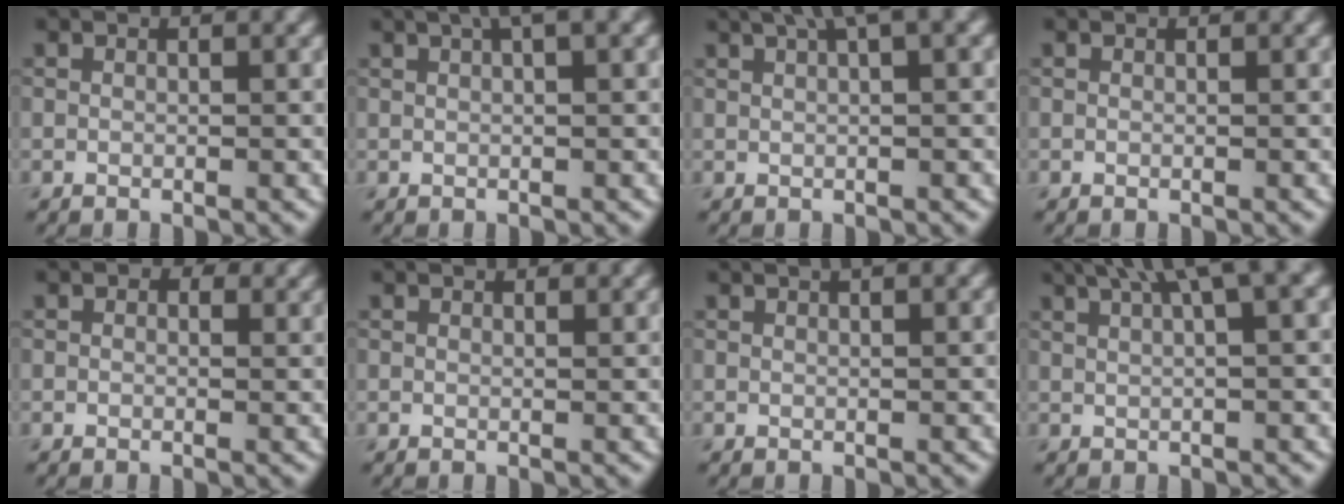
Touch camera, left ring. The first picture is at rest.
{"total": 3.4, "force": [2.0, 0.7, 2.7], "torque": [-0.035, 0.010, 0.029]}
{"total": 4.2, "force": [2.6, 0.7, 3.2], "torque": [-0.044, 0.019, 0.042]}
{"total": 0.0}
{"total": 1.4, "force": [0.7, 0.9, 0.8], "torque": [-0.008, -0.003, 0.007]}
{"total": 1.5, "force": [1.3, 0.4, 0.6], "torque": [-0.014, 0.000, 0.013]}
{"total": 3.2, "force": [2.1, 1.2, 2.1], "torque": [-0.009, 0.004, 0.008]}
{"total": 5.8, "force": [3.4, 1.2, 4.6], "torque": [-0.054, 0.025, 0.050]}